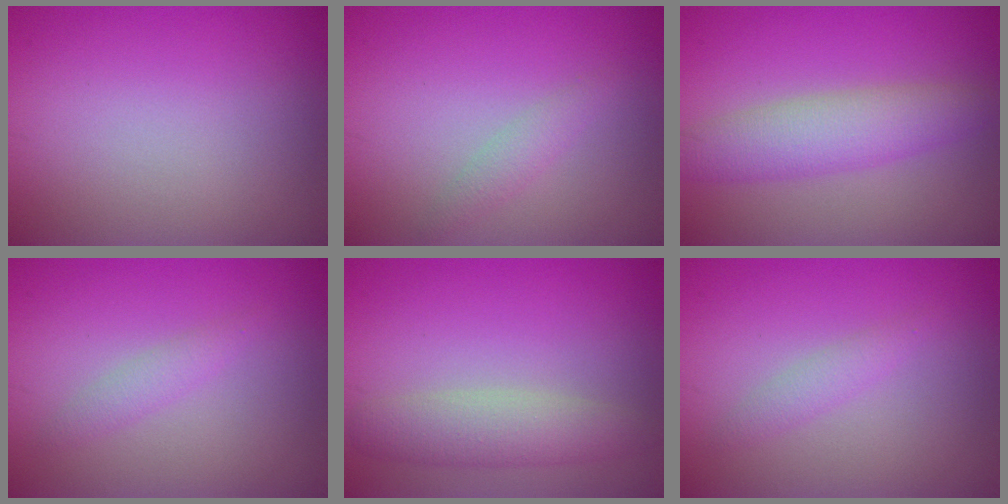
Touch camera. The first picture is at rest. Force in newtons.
{"total": 1.3, "press": 1.3, "slide": 0.1}
{"total": 4.6, "press": 4.6, "slide": 0.3}
{"total": 1.3, "press": 1.3, "slide": 0.0}
{"total": 3.6, "press": 3.6, "slide": 0.3}
{"total": 1.3, "press": 1.3, "slide": 0.0}